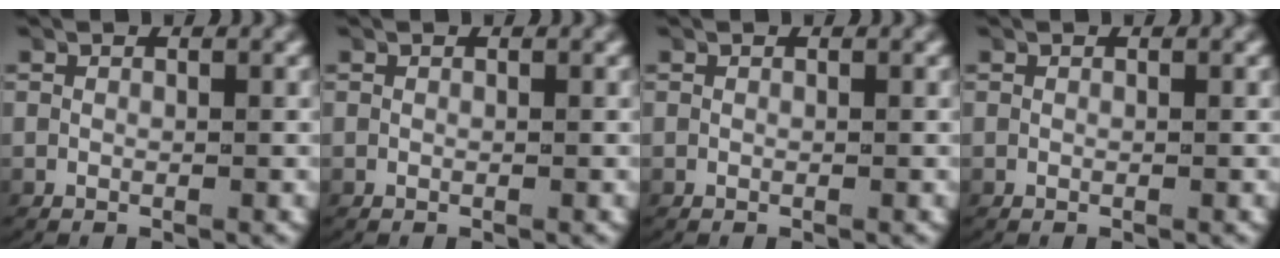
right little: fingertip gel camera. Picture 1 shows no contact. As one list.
[{"total": 0.0}, {"total": 0.0}, {"total": 0.0}]